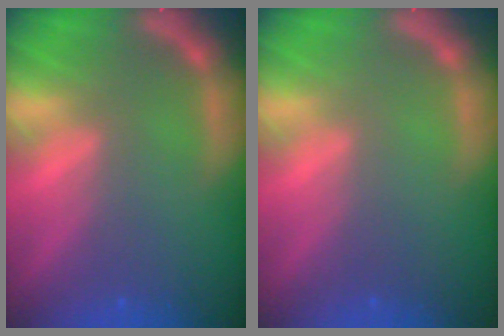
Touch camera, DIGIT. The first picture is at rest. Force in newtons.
{"total": 0.0}